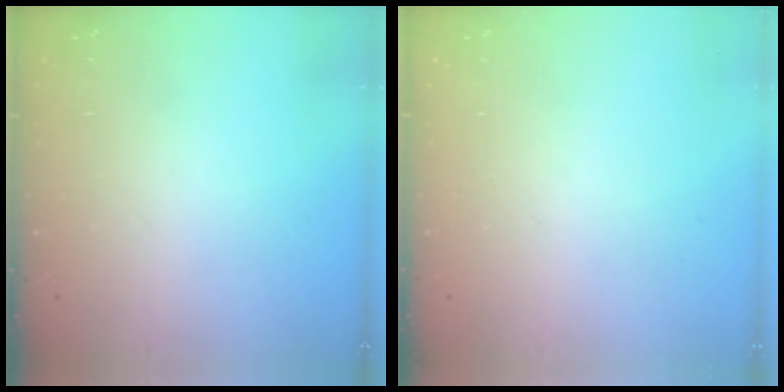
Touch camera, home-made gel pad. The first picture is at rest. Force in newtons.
{"total": 0.0}